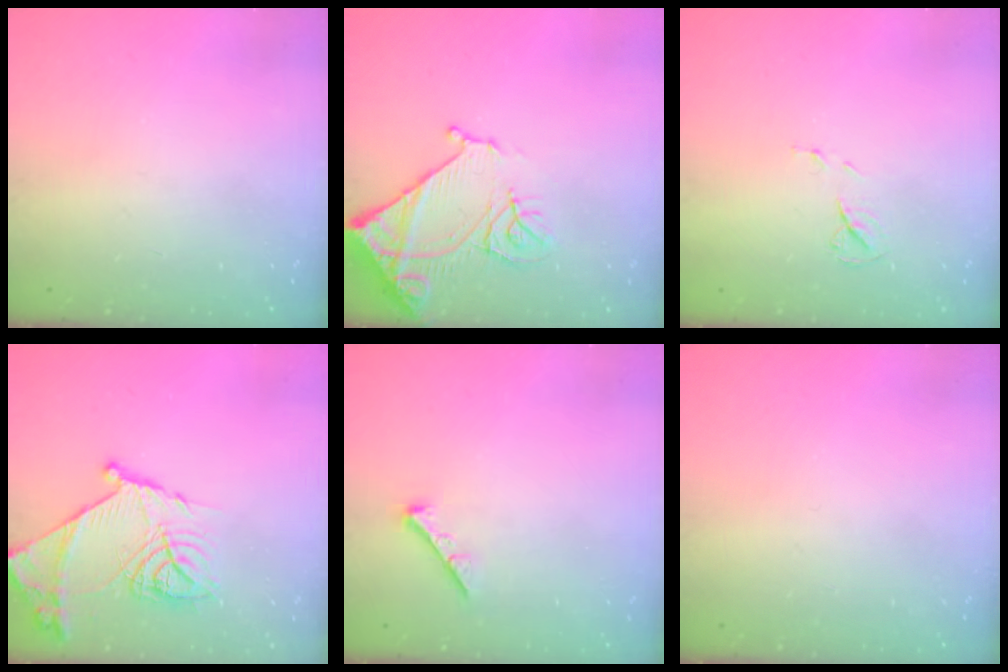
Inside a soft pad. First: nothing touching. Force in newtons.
{"total": 14.4, "press": 14.3, "slide": 1.7}
{"total": 5.7, "press": 5.6, "slide": 0.5}
{"total": 18.9, "press": 18.8, "slide": 1.8}
{"total": 0.0}
{"total": 0.0}